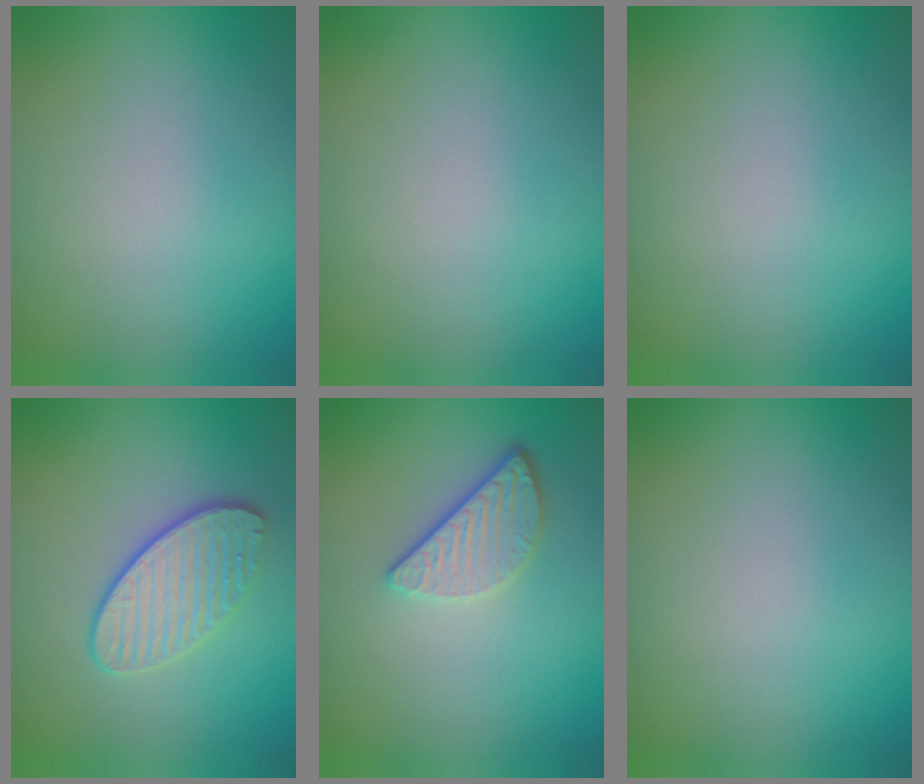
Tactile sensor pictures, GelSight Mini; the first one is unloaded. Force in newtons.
{"total": 0.0}
{"total": 0.0}
{"total": 3.4, "press": 3.1, "slide": 1.4}
{"total": 3.2, "press": 2.6, "slide": 1.9}
{"total": 0.0}